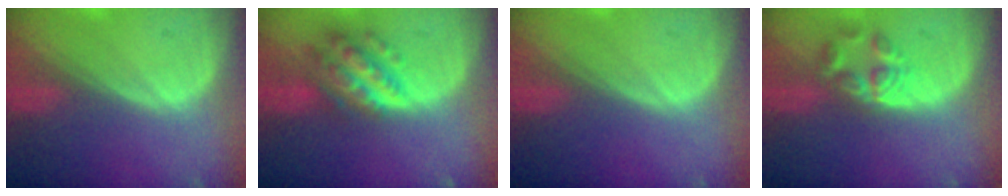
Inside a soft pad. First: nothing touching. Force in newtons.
{"total": 7.4, "press": 7.3, "slide": 0.5}
{"total": 0.0}
{"total": 5.8, "press": 4.7, "slide": 3.4}